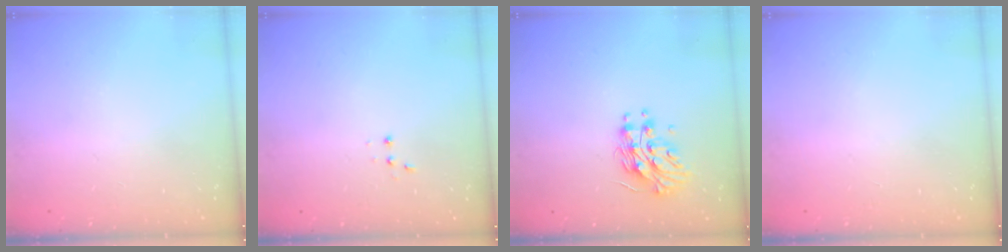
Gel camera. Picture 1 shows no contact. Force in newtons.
{"total": 2.8, "press": 2.7, "slide": 0.7}
{"total": 11.6, "press": 11.6, "slide": 0.0}
{"total": 0.0}